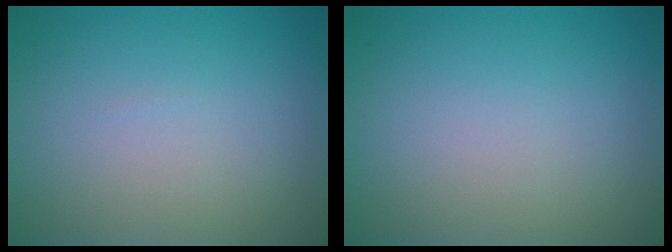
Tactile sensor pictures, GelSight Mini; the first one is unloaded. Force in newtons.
{"total": 0.0}